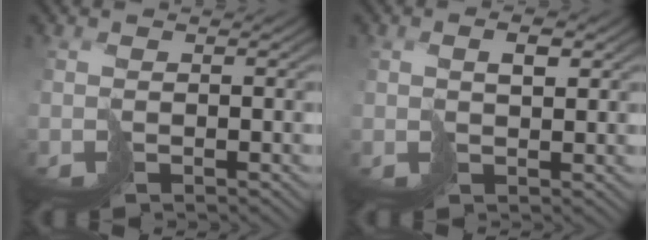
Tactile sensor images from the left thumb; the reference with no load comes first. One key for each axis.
{"total": 2.3, "fx": 1.2, "fy": 0.8, "fz": 1.8, "tx": -0.034, "ty": 0.004, "tz": 0.025}